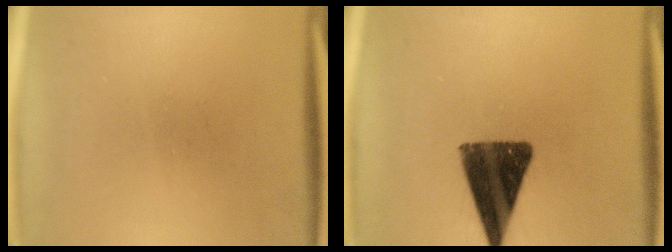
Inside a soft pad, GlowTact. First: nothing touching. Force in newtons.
{"total": 13.1}